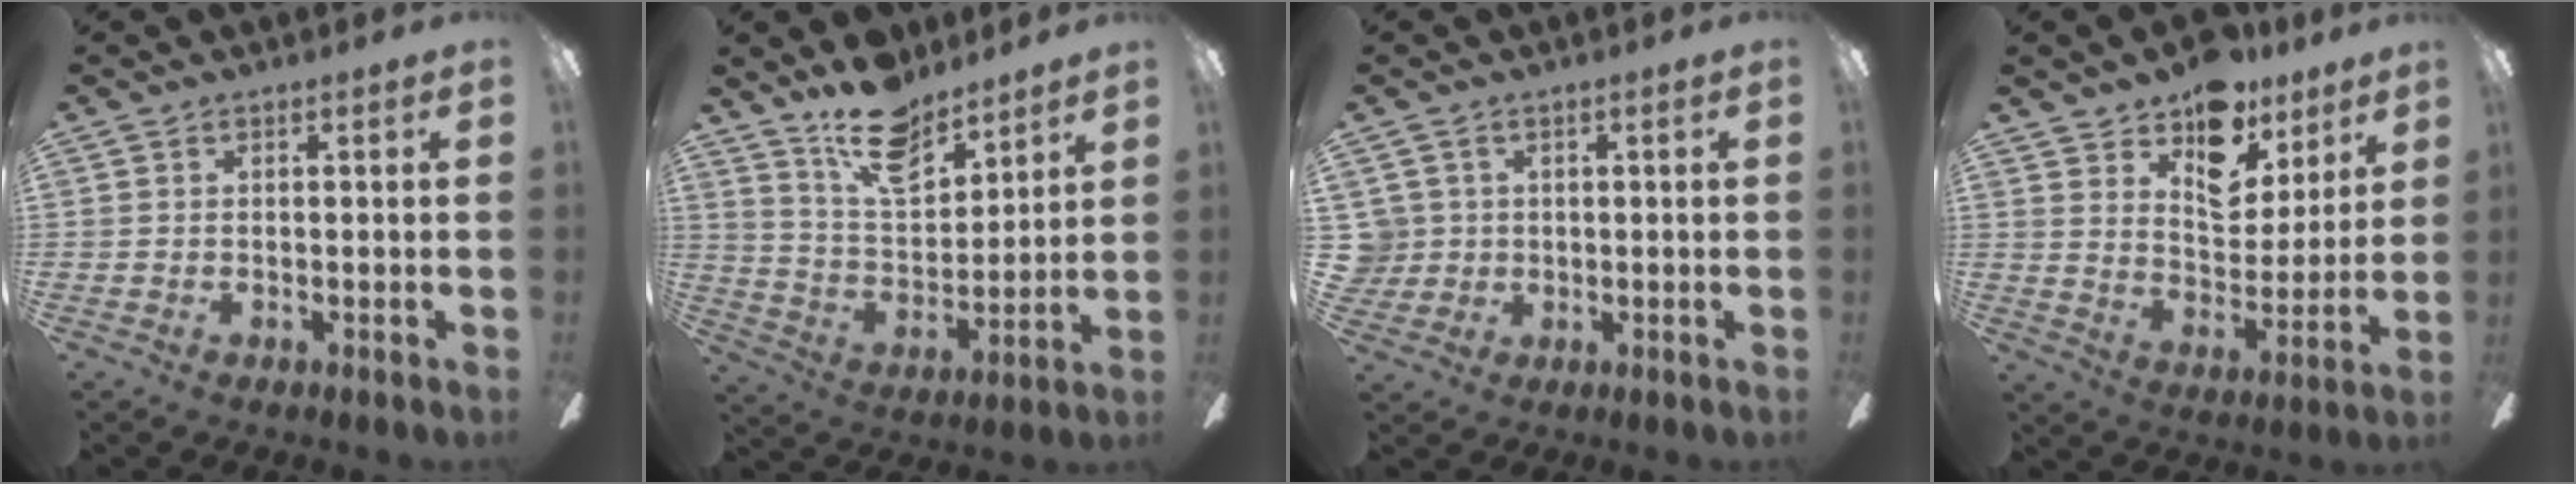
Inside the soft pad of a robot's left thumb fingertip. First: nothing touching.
{"total": 14.4, "force": [11.2, 6.4, 6.3], "torque": [-0.111, -0.065, 0.203]}
{"total": 4.3, "force": [0.9, 4.2, 0.6], "torque": [-0.032, 0.010, 0.019]}
{"total": 14.6, "force": [10.8, 8.0, 5.6], "torque": [-0.082, -0.074, 0.199]}